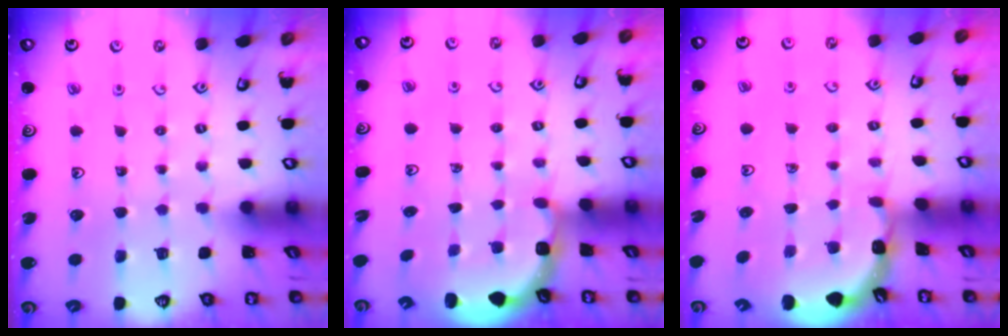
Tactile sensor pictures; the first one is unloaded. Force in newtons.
{"total": 2.9, "press": 2.5, "slide": 1.4}
{"total": 1.7, "press": 1.7, "slide": 0.0}